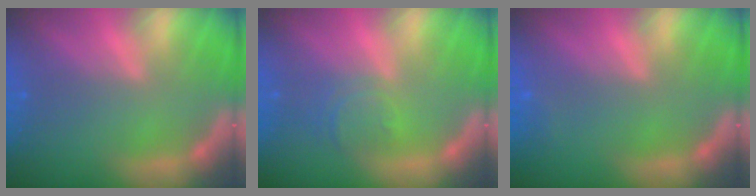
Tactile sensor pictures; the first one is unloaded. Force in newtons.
{"total": 3.0}
{"total": 0.9}